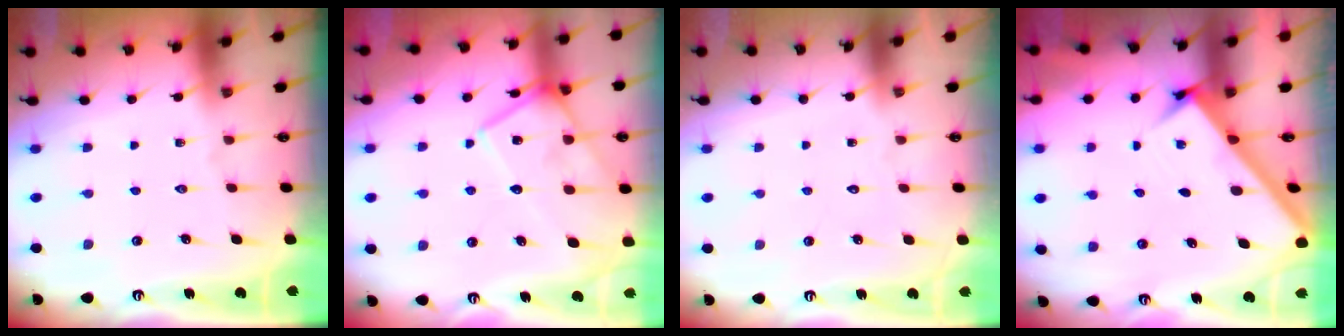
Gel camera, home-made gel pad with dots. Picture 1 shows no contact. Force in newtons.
{"total": 13.5, "press": 13.5, "slide": 1.2}
{"total": 1.6, "press": 1.6, "slide": 0.1}
{"total": 2.9, "press": 2.9, "slide": 0.4}